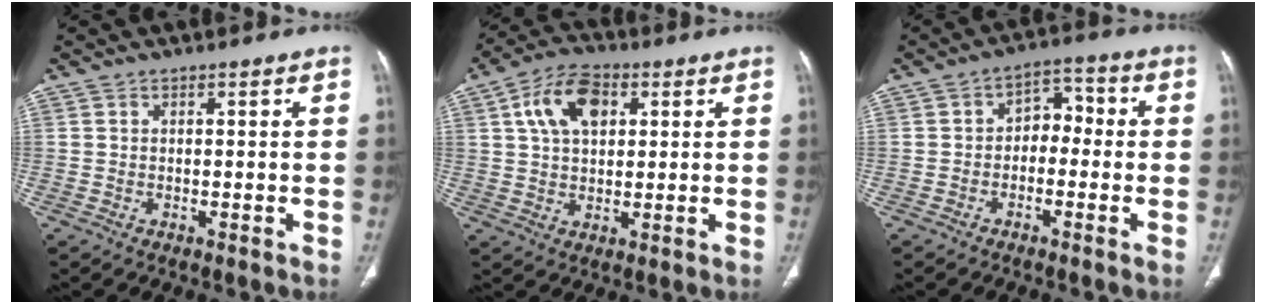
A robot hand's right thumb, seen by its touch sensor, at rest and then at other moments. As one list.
[{"total": 10.5, "force": [3.5, 6.4, 7.5], "torque": [-0.123, 0.007, 0.056]}, {"total": 5.9, "force": [-0.9, 4.2, 4.0], "torque": [-0.034, 0.035, -0.028]}]